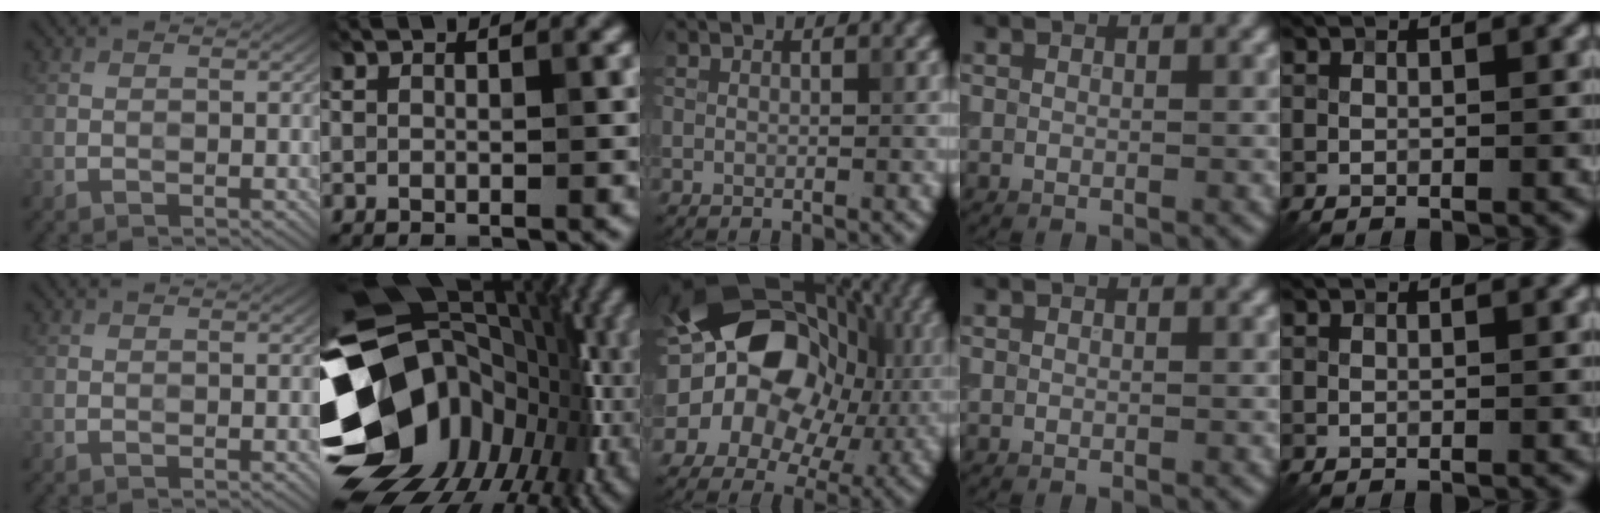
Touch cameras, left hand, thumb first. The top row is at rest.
{"index": {"total": 18.2, "force": [-2.1, 13.8, 11.8], "torque": [-0.245, -0.011, -0.015]}, "middle": {"total": 15.8, "force": [1.9, 11.9, 10.2], "torque": [-0.126, 0.022, 0.009]}}